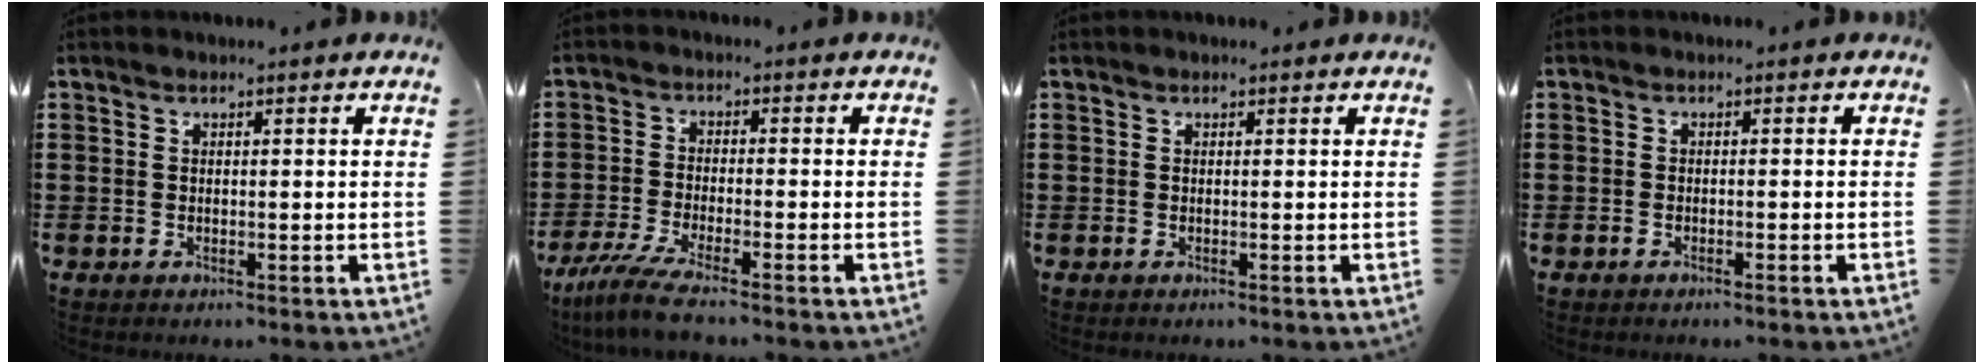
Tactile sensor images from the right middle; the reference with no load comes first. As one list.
[{"total": 5.3, "force": [-4.2, 0.1, 3.2], "torque": [-0.082, -0.021, -0.083]}, {"total": 0.0}, {"total": 0.6, "force": [-0.5, 0.0, 0.3], "torque": [-0.007, -0.002, -0.009]}]